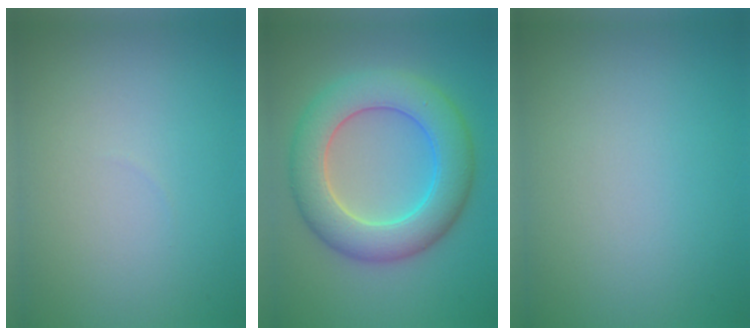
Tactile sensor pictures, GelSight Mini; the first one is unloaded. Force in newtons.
{"total": 7.9, "press": 7.8, "slide": 0.4}
{"total": 0.0}